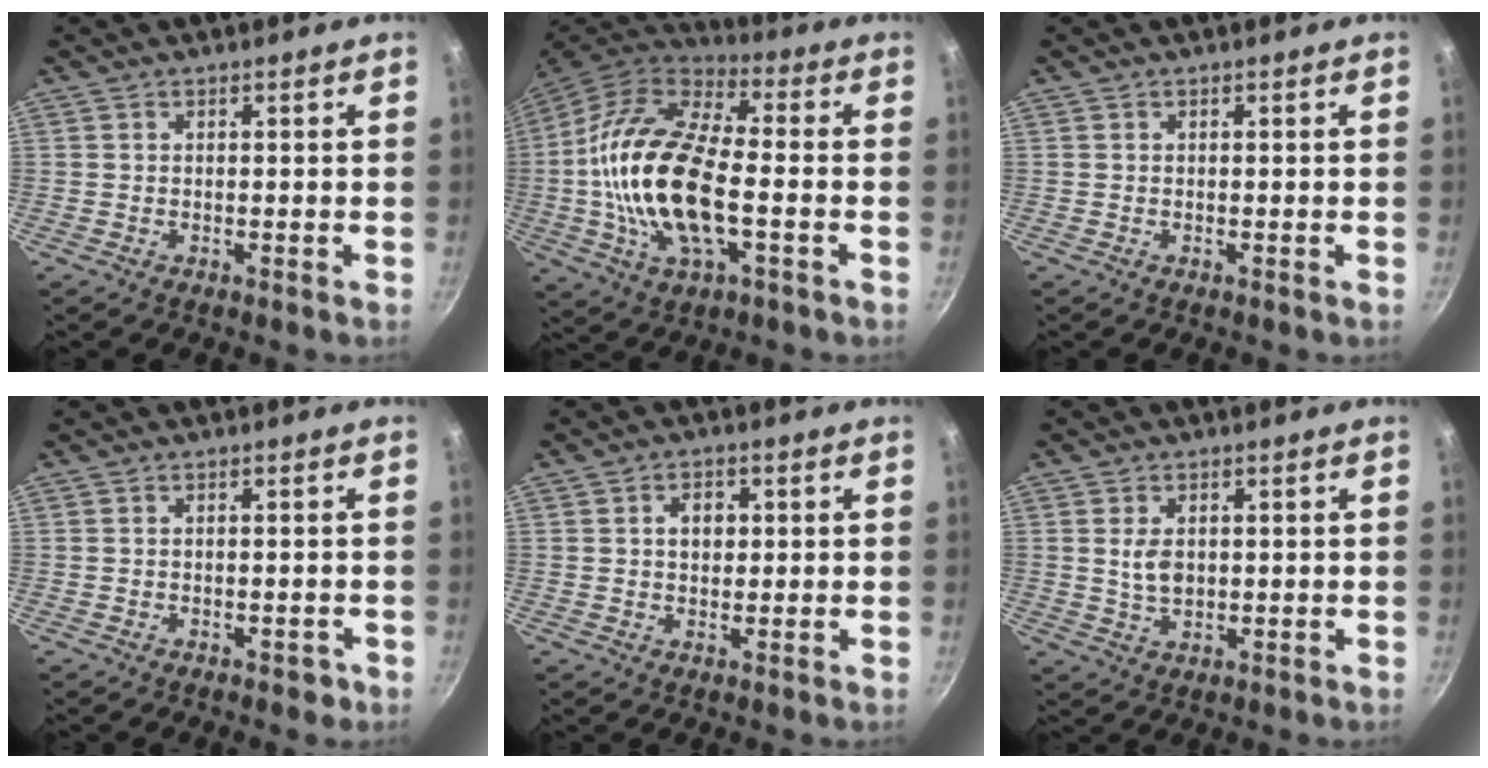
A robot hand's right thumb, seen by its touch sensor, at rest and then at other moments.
{"total": 21.9, "force": [-2.5, 10.2, 19.2], "torque": [-0.368, 0.026, -0.059]}
{"total": 0.0}
{"total": 1.9, "force": [-1.0, 1.1, 1.2], "torque": [-0.008, 0.014, -0.004]}
{"total": 3.8, "force": [0.6, 2.9, 2.4], "torque": [-0.019, 0.005, 0.009]}
{"total": 4.3, "force": [0.6, 2.8, 3.2], "torque": [-0.051, -0.006, 0.015]}